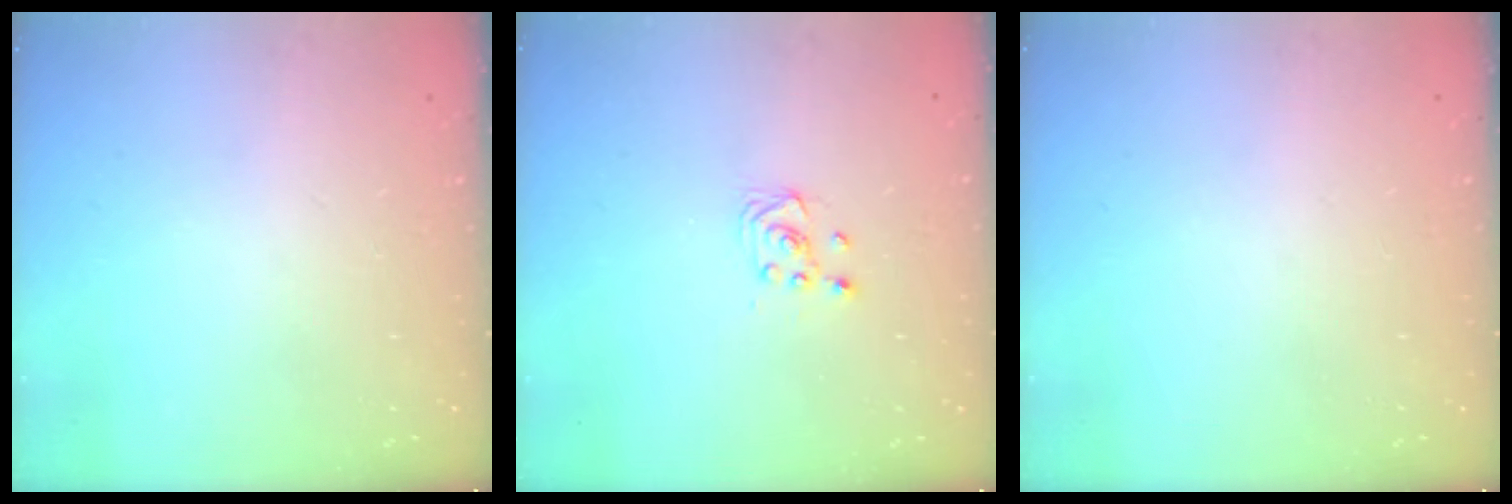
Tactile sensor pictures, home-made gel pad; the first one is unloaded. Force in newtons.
{"total": 2.6, "press": 2.4, "slide": 1.0}
{"total": 0.0}